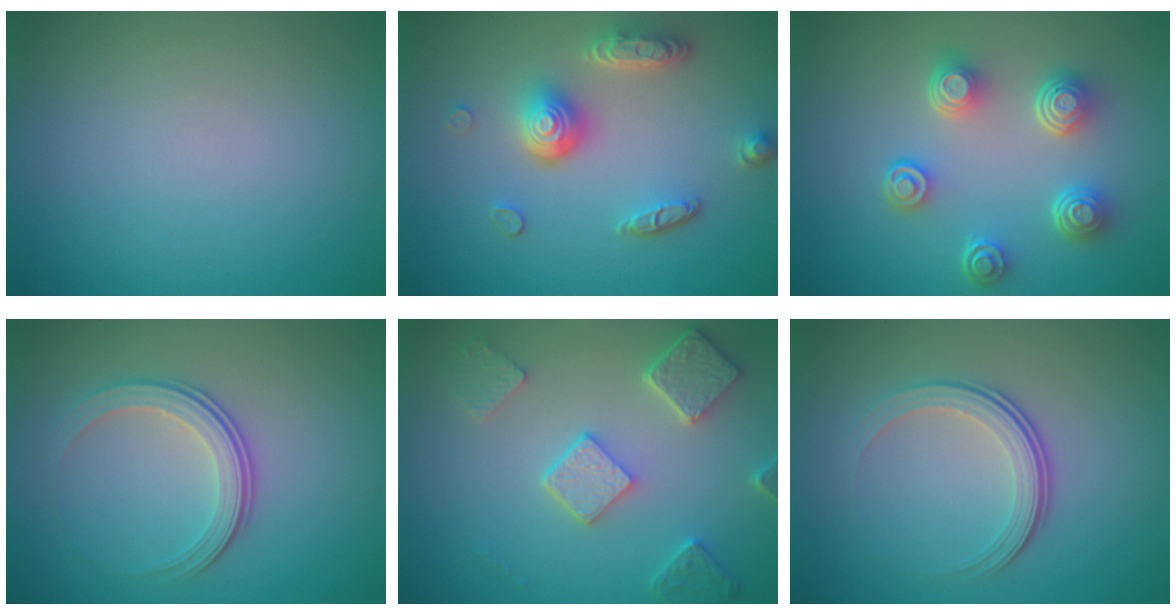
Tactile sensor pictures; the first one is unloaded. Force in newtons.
{"total": 5.1, "press": 3.7, "slide": 3.4}
{"total": 5.0, "press": 3.7, "slide": 3.3}
{"total": 3.2, "press": 2.6, "slide": 1.9}
{"total": 4.9, "press": 3.9, "slide": 3.0}
{"total": 3.6, "press": 2.4, "slide": 2.7}